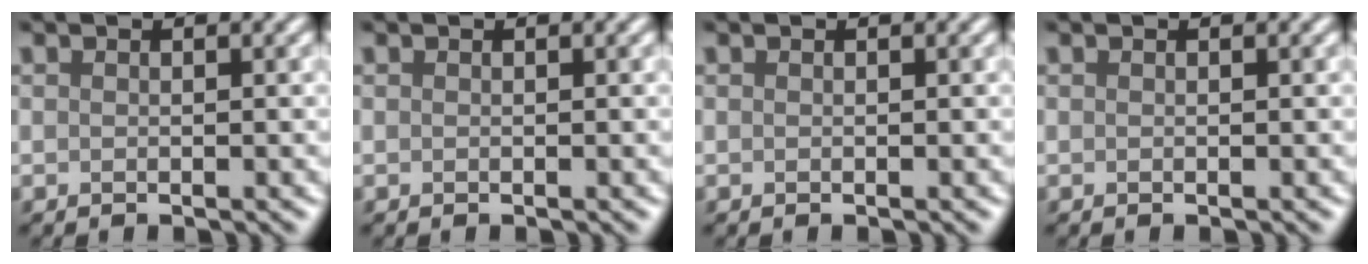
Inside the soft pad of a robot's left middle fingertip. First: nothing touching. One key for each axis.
{"total": 0.0}
{"total": 0.0}
{"total": 0.0}